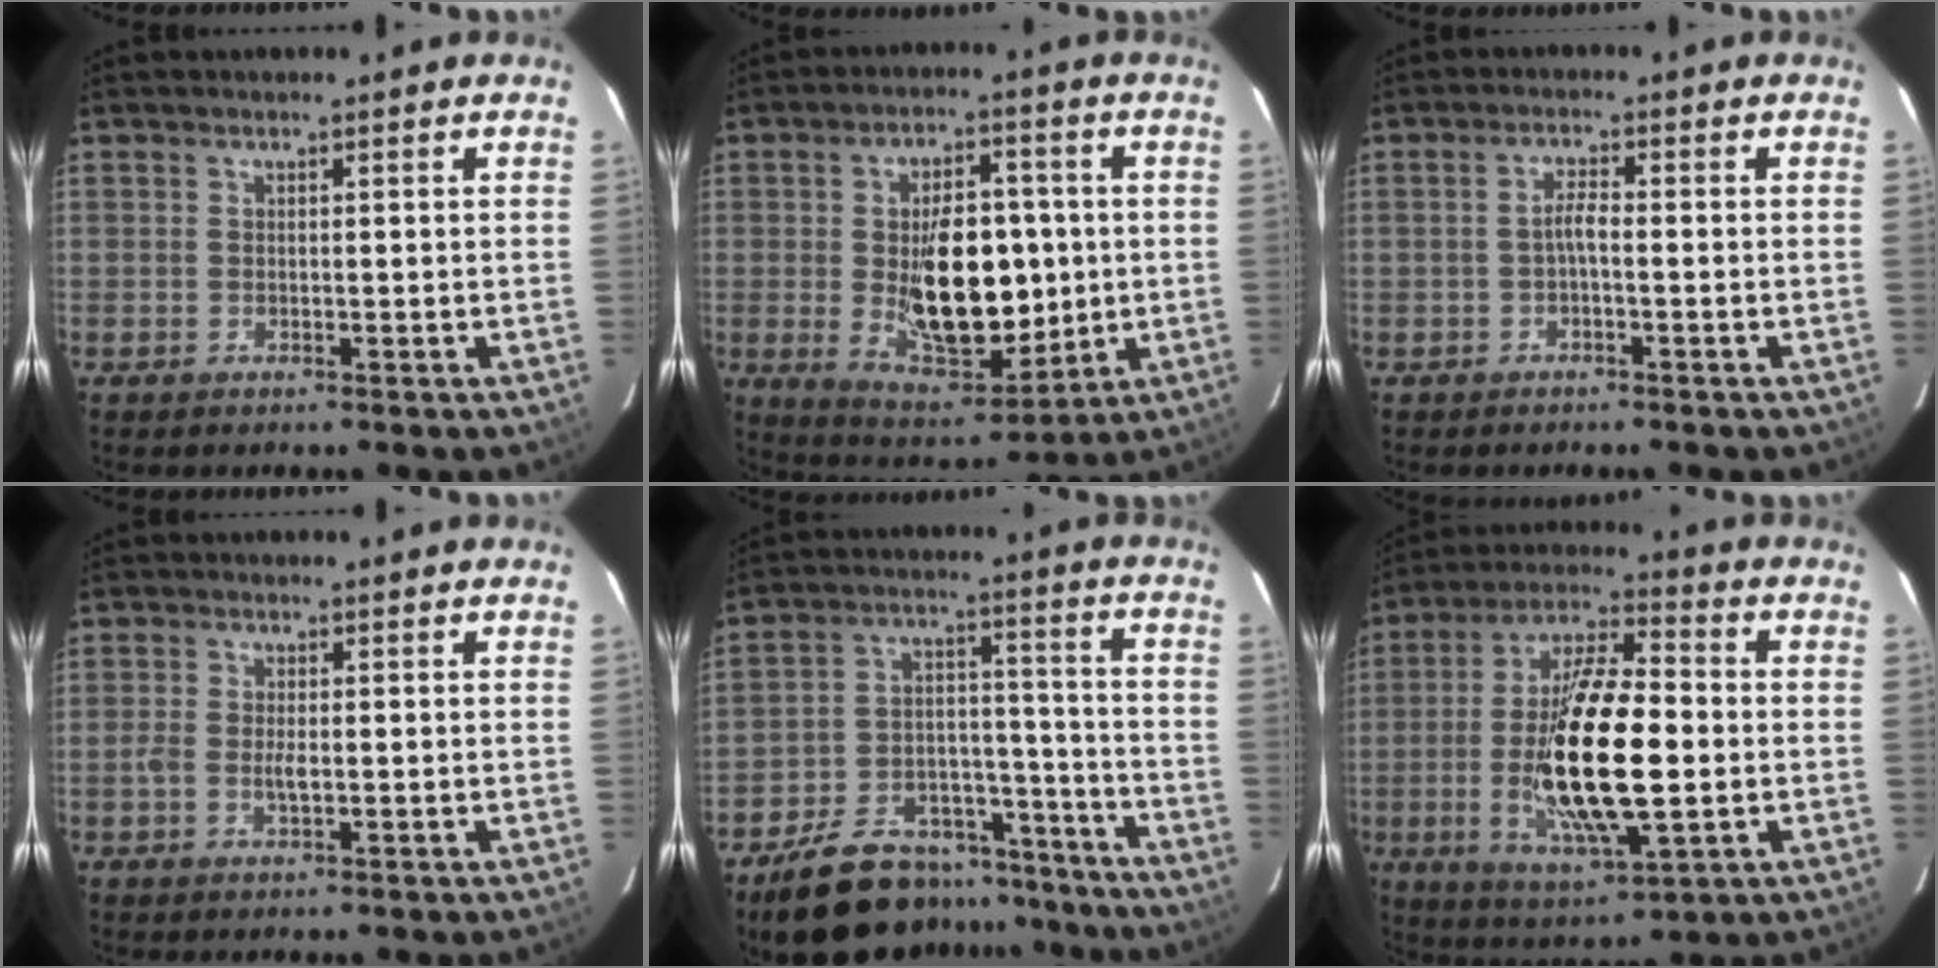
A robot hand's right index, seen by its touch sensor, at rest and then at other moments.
{"total": 16.7, "force": [-0.3, 8.7, 14.3], "torque": [-0.236, -0.001, 0.017]}
{"total": 2.1, "force": [-0.8, 0.4, 1.9], "torque": [-0.038, 0.007, -0.017]}
{"total": 2.8, "force": [-0.7, 1.2, 2.5], "torque": [-0.051, -0.001, -0.015]}
{"total": 19.7, "force": [-16.2, 9.0, 6.5], "torque": [-0.133, 0.055, -0.222]}
{"total": 20.1, "force": [-2.6, 5.9, 19.0], "torque": [-0.371, -0.009, -0.048]}